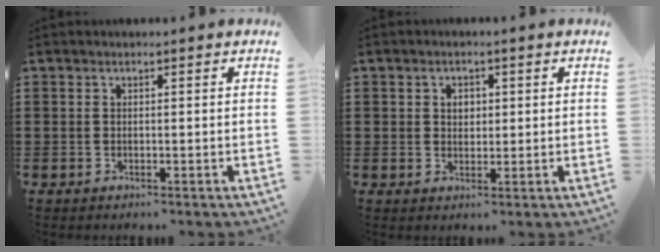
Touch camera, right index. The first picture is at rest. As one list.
[{"total": 1.9, "force": [0.5, 1.5, 1.0], "torque": [-0.024, 0.011, 0.007]}]